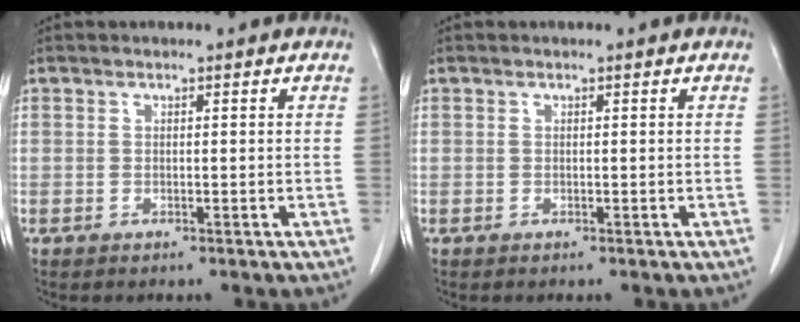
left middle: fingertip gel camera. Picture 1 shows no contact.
{"total": 0.0}